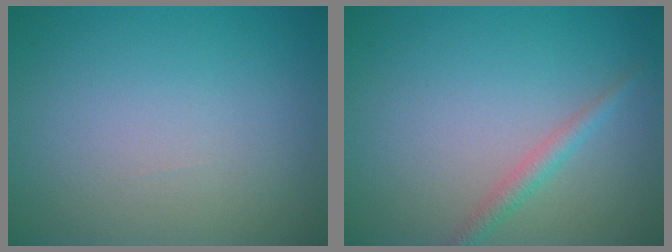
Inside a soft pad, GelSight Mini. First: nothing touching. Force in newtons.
{"total": 1.6, "press": 1.6, "slide": 0.0}